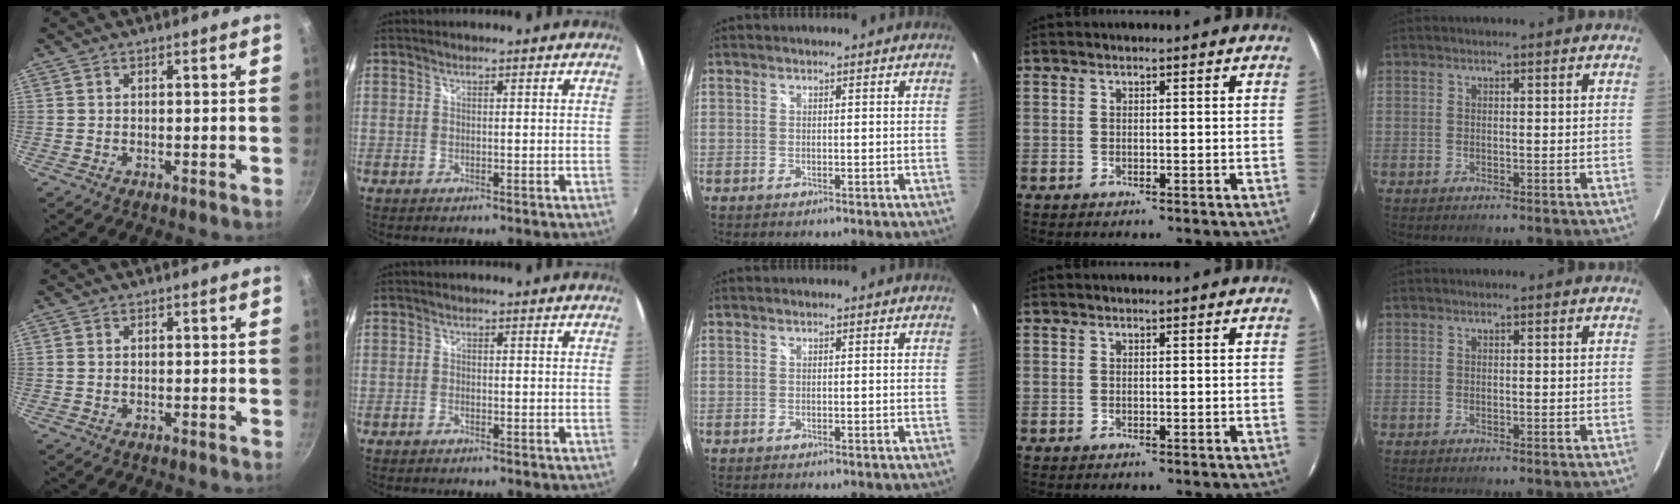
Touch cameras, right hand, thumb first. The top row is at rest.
{"thumb": {"total": 0.7, "force": [-0.2, 0.6, 0.4], "torque": [-0.008, 0.002, -0.004]}, "index": {"total": 1.0, "force": [-0.8, 0.5, 0.0], "torque": [-0.005, -0.003, -0.018]}}